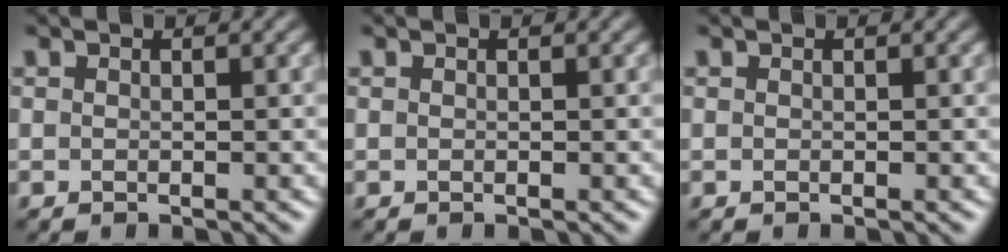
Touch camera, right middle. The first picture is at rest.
{"total": 0.0}
{"total": 0.0}